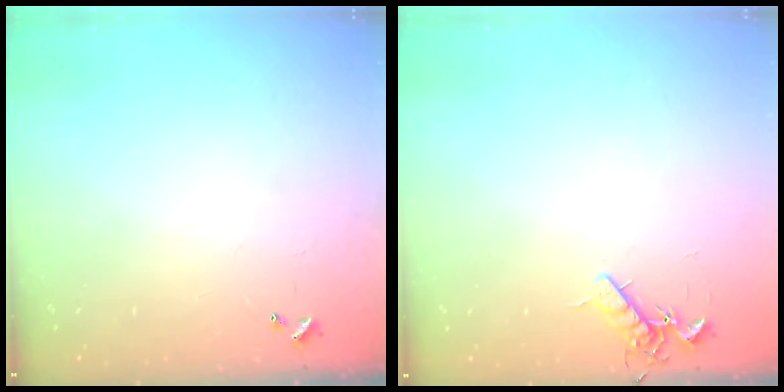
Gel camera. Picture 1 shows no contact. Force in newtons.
{"total": 7.7, "press": 7.7, "slide": 1.1}